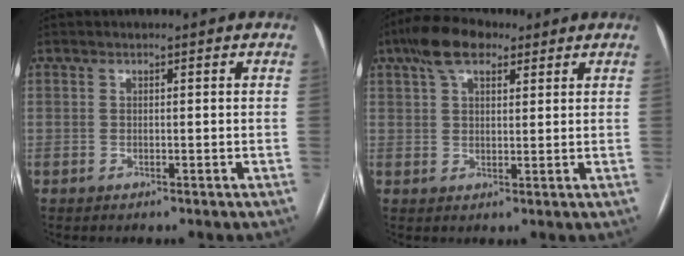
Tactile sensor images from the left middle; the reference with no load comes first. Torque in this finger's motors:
{"motor_torque": [1.00, -0.88, 0.57, 0.04]}